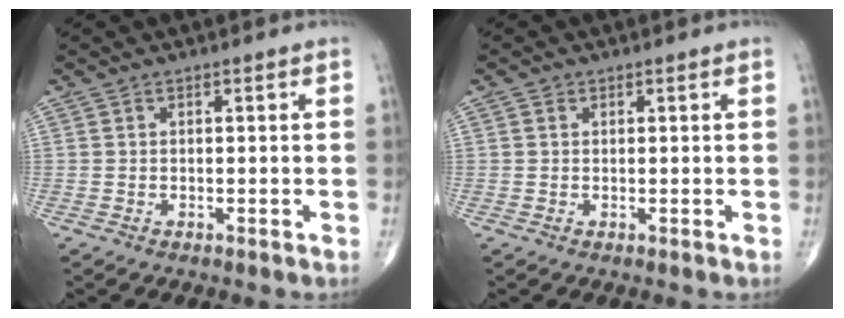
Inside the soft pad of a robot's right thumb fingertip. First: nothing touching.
{"total": 0.8, "force": [0.3, 0.7, 0.2], "torque": [0.001, 0.000, 0.004]}